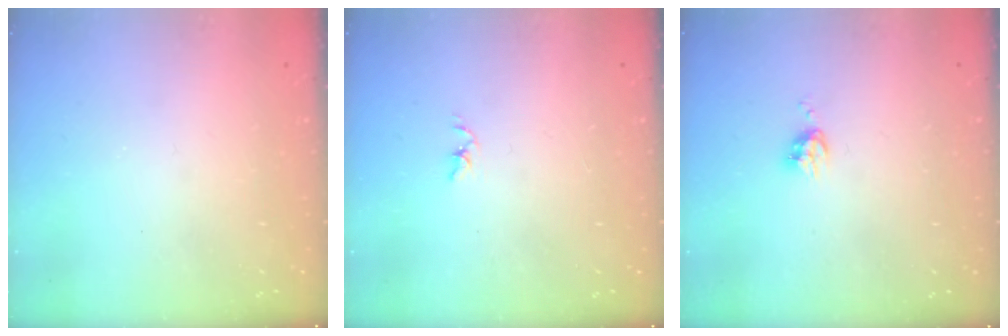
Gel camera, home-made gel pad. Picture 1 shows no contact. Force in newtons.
{"total": 1.8, "press": 1.7, "slide": 0.3}
{"total": 4.2, "press": 4.1, "slide": 0.6}